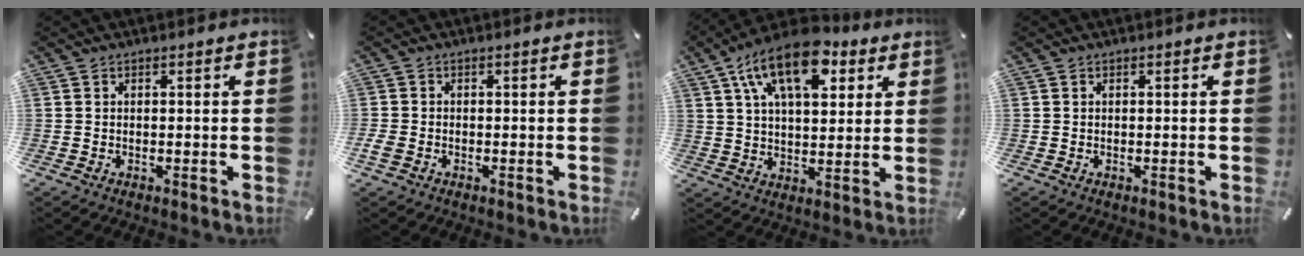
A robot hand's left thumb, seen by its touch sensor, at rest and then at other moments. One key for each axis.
{"total": 1.9, "fx": -0.9, "fy": 1.4, "fz": 1.0, "tx": -0.022, "ty": 0.000, "tz": -0.018}
{"total": 16.7, "fx": 8.4, "fy": 8.6, "fz": 11.6, "tx": -0.195, "ty": -0.021, "tz": 0.142}
{"total": 0.0}